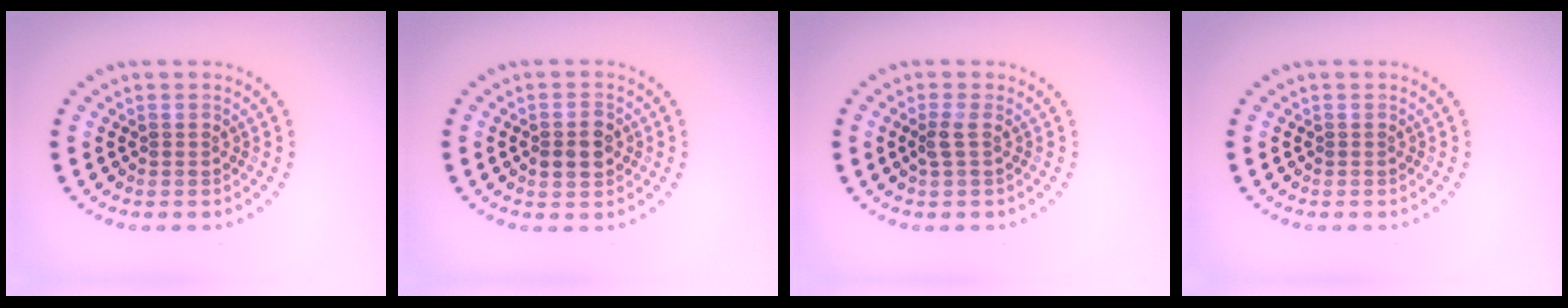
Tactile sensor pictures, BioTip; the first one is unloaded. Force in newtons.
{"total": 2.9, "press": 2.9, "slide": 0.1}
{"total": 1.2, "press": 1.0, "slide": 0.7}
{"total": 0.0}